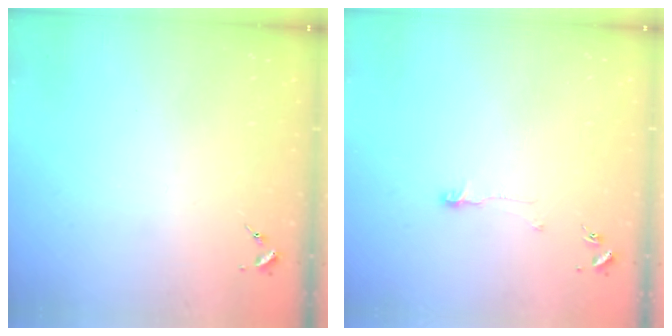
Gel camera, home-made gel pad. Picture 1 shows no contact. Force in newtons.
{"total": 6.4, "press": 6.4, "slide": 0.4}